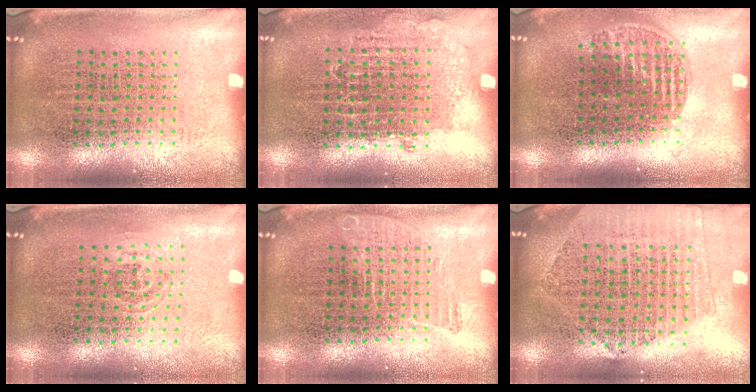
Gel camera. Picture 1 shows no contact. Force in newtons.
{"total": 0.9, "press": 0.8, "slide": 0.4}
{"total": 1.2, "press": 1.0, "slide": 0.6}
{"total": 0.9, "press": 0.6, "slide": 0.7}
{"total": 1.0, "press": 1.0, "slide": 0.2}
{"total": 2.1, "press": 1.9, "slide": 0.8}